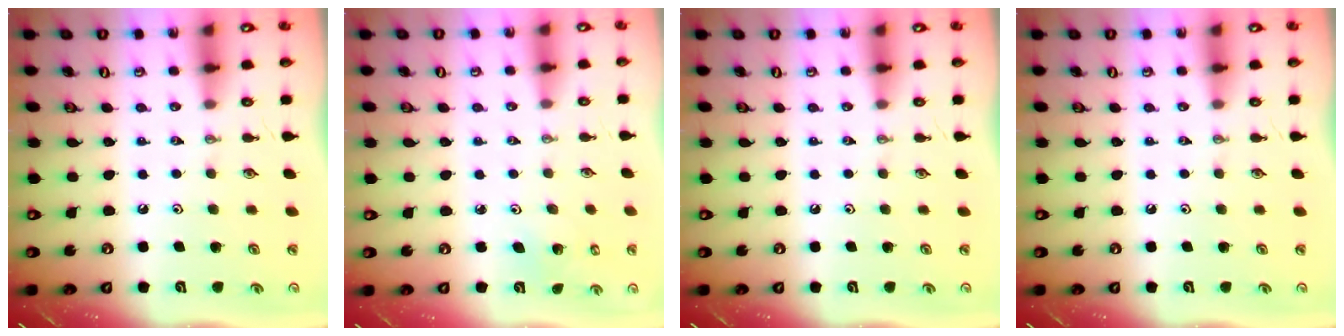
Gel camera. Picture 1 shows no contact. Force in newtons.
{"total": 2.8, "press": 2.8, "slide": 0.2}
{"total": 0.0}
{"total": 0.0}